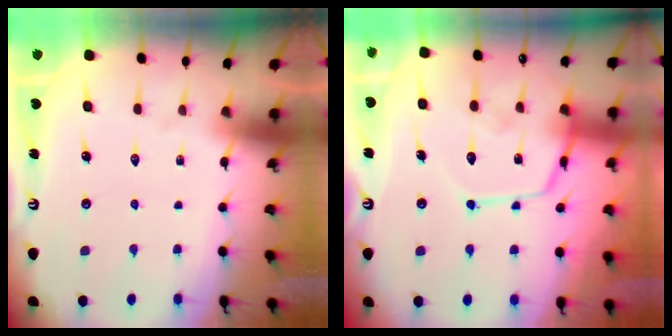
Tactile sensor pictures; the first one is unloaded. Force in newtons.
{"total": 15.6, "press": 15.6, "slide": 1.5}